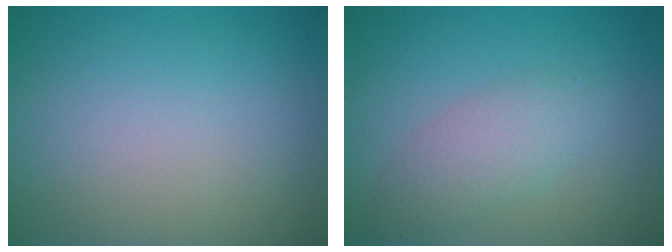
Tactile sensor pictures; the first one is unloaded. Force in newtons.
{"total": 2.9, "press": 2.9, "slide": 0.1}